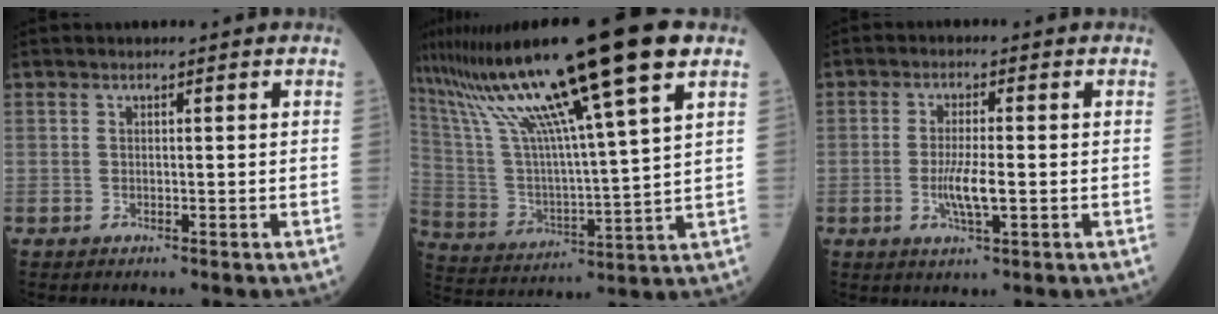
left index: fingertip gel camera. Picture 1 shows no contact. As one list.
[{"total": 22.2, "force": [15.0, -0.7, 16.3], "torque": [-0.293, 0.028, 0.263]}, {"total": 4.8, "force": [-1.0, 0.6, 4.7], "torque": [-0.097, -0.008, -0.018]}]